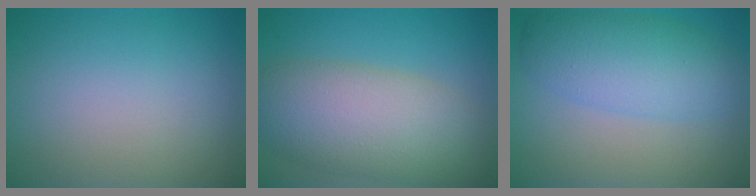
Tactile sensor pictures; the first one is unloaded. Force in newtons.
{"total": 8.9, "press": 8.9, "slide": 0.6}
{"total": 5.5, "press": 5.5, "slide": 0.1}